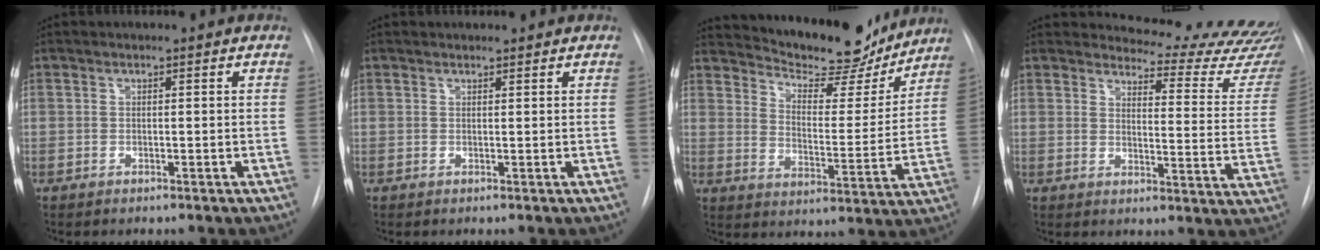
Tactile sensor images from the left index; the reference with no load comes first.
{"total": 1.9, "force": [1.9, 0.4, 0.4], "torque": [-0.007, 0.018, 0.026]}
{"total": 16.8, "force": [15.7, 3.6, 4.8], "torque": [-0.067, -0.026, 0.218]}
{"total": 17.9, "force": [17.5, 2.1, 2.8], "torque": [-0.016, -0.125, 0.176]}